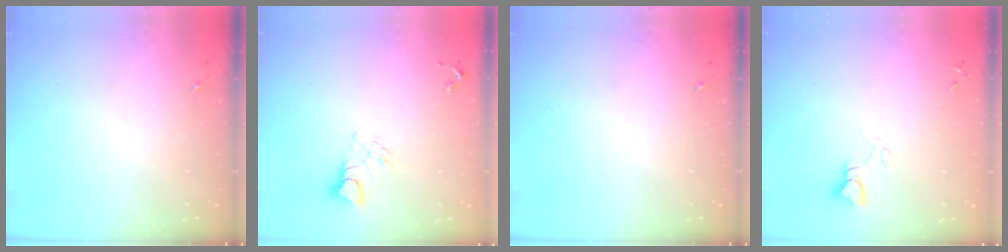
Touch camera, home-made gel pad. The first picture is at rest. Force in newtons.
{"total": 5.3, "press": 5.2, "slide": 0.4}
{"total": 0.0}
{"total": 2.8, "press": 2.8, "slide": 0.2}